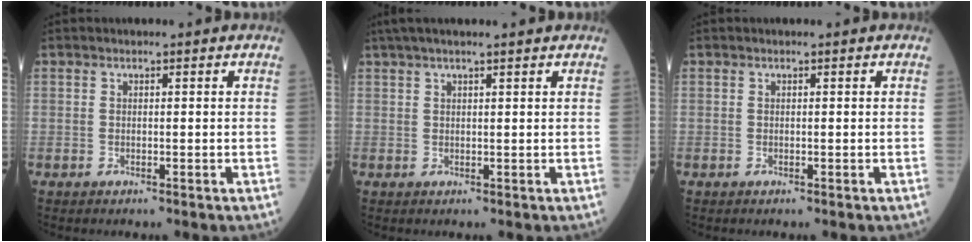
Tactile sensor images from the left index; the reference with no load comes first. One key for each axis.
{"total": 7.3, "fx": 6.0, "fy": 0.3, "fz": 4.2, "tx": -0.068, "ty": 0.036, "tz": 0.087}
{"total": 0.0}